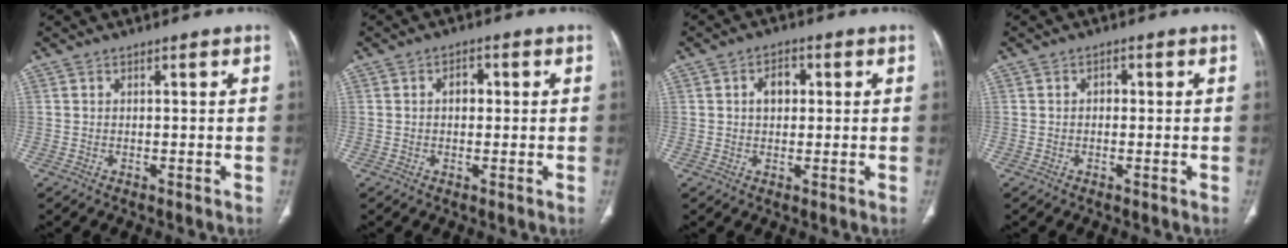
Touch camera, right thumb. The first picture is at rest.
{"total": 2.7, "force": [0.2, 2.0, 1.8], "torque": [-0.016, 0.010, 0.000]}
{"total": 4.0, "force": [0.8, 2.9, 2.7], "torque": [-0.031, 0.008, 0.010]}
{"total": 1.3, "force": [-0.1, 1.0, 0.8], "torque": [-0.002, 0.006, -0.005]}